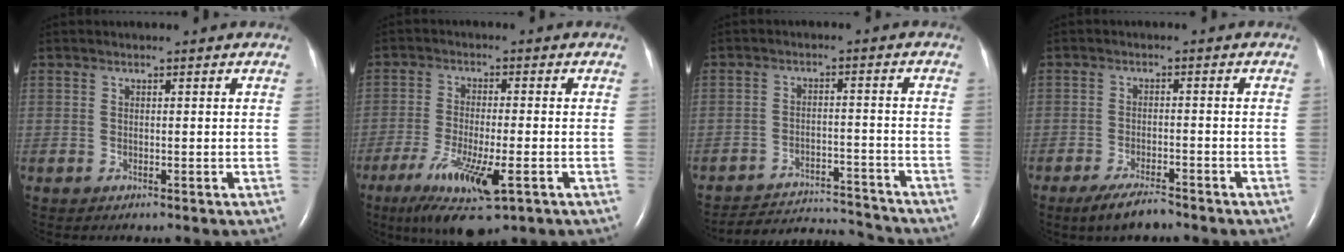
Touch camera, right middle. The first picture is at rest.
{"total": 11.7, "force": [-5.8, 2.3, 9.9], "torque": [-0.183, -0.030, -0.093]}
{"total": 10.6, "force": [-10.6, -0.1, -0.1], "torque": [-0.005, 0.011, -0.161]}
{"total": 5.0, "force": [-4.0, 1.0, 2.9], "torque": [-0.063, -0.008, -0.070]}